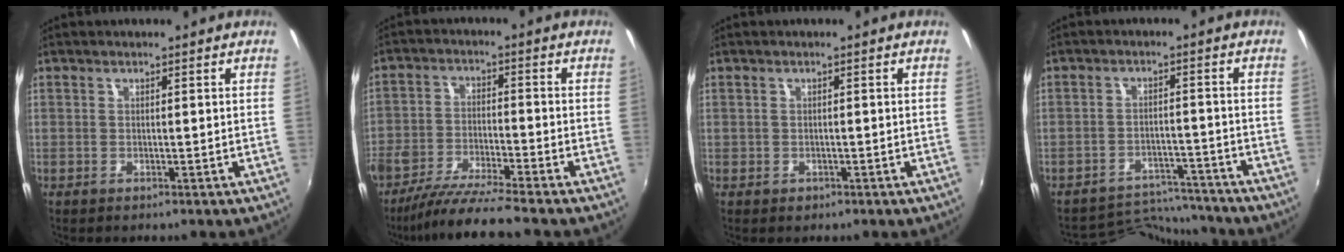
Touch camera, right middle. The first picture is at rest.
{"total": 9.3, "force": [-8.1, -0.6, 4.5], "torque": [-0.098, -0.017, -0.152]}
{"total": 1.1, "force": [-0.4, 0.9, 0.3], "torque": [-0.005, -0.003, -0.005]}
{"total": 9.7, "force": [-9.5, 1.9, 0.5], "torque": [-0.023, 0.021, -0.139]}